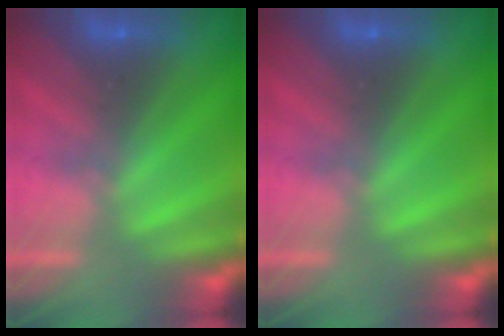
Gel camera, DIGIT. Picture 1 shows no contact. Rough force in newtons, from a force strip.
{"total": 0.0}